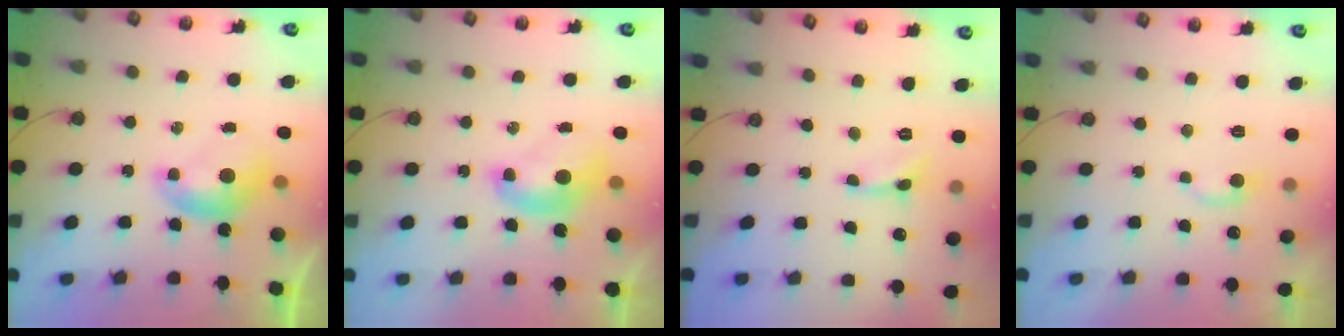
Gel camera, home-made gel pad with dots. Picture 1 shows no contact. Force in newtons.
{"total": 2.1, "press": 2.1, "slide": 0.2}
{"total": 0.7, "press": 0.6, "slide": 0.2}
{"total": 1.6, "press": 1.5, "slide": 0.5}